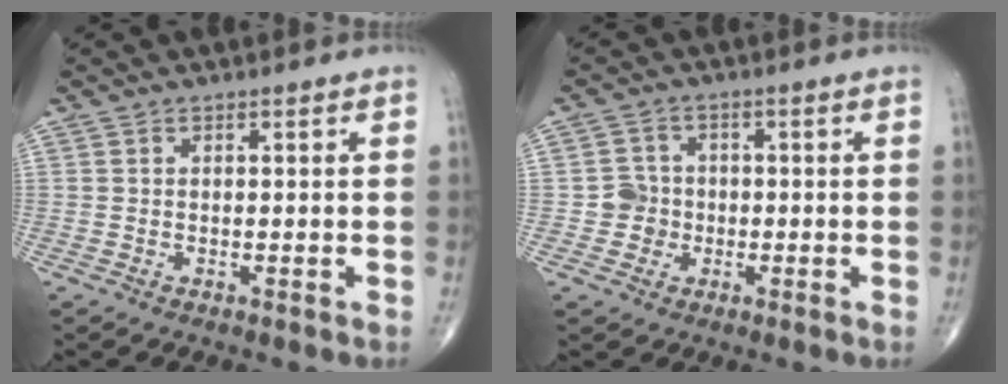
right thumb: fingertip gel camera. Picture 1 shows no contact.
{"total": 3.9, "force": [-0.9, 3.7, 0.5], "torque": [0.016, 0.011, -0.022]}